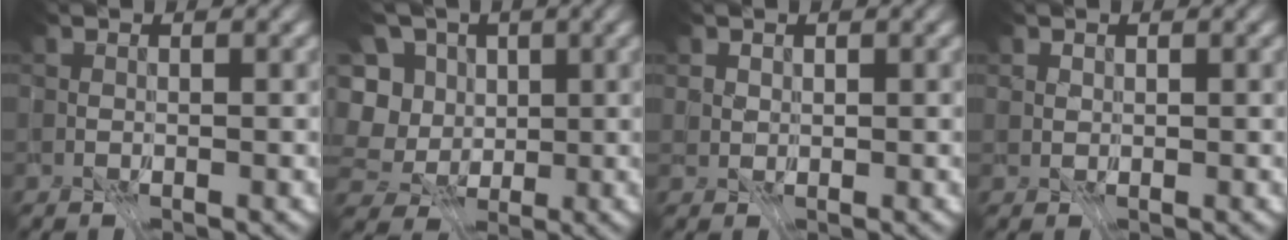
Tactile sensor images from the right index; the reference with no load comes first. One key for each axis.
{"total": 7.6, "fx": -1.5, "fy": 6.6, "fz": 3.3, "tx": -0.091, "ty": 0.006, "tz": -0.037}
{"total": 2.9, "fx": 1.8, "fy": 1.9, "fz": 1.2, "tx": -0.020, "ty": 0.000, "tz": 0.025}
{"total": 2.9, "fx": 1.7, "fy": 2.0, "fz": 1.3, "tx": -0.019, "ty": 0.005, "tz": 0.023}